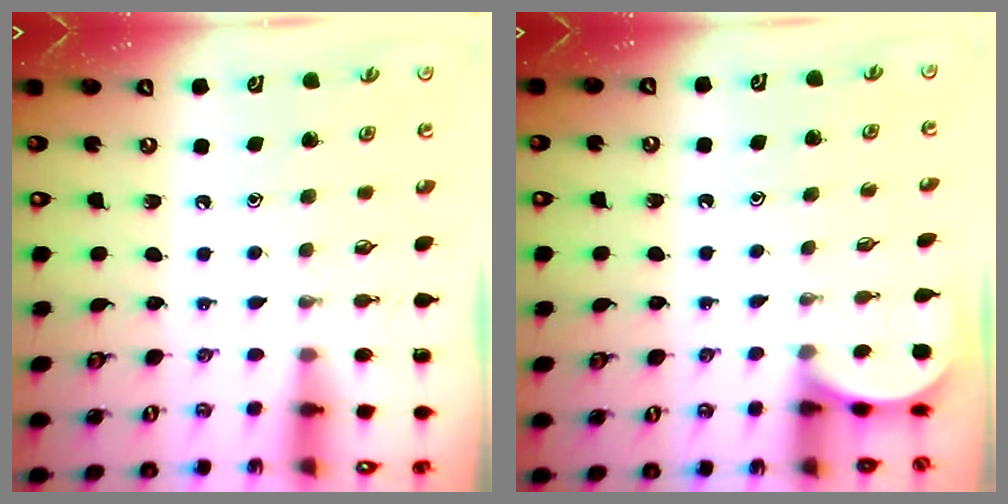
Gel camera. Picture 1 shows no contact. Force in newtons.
{"total": 2.0, "press": 2.0, "slide": 0.2}